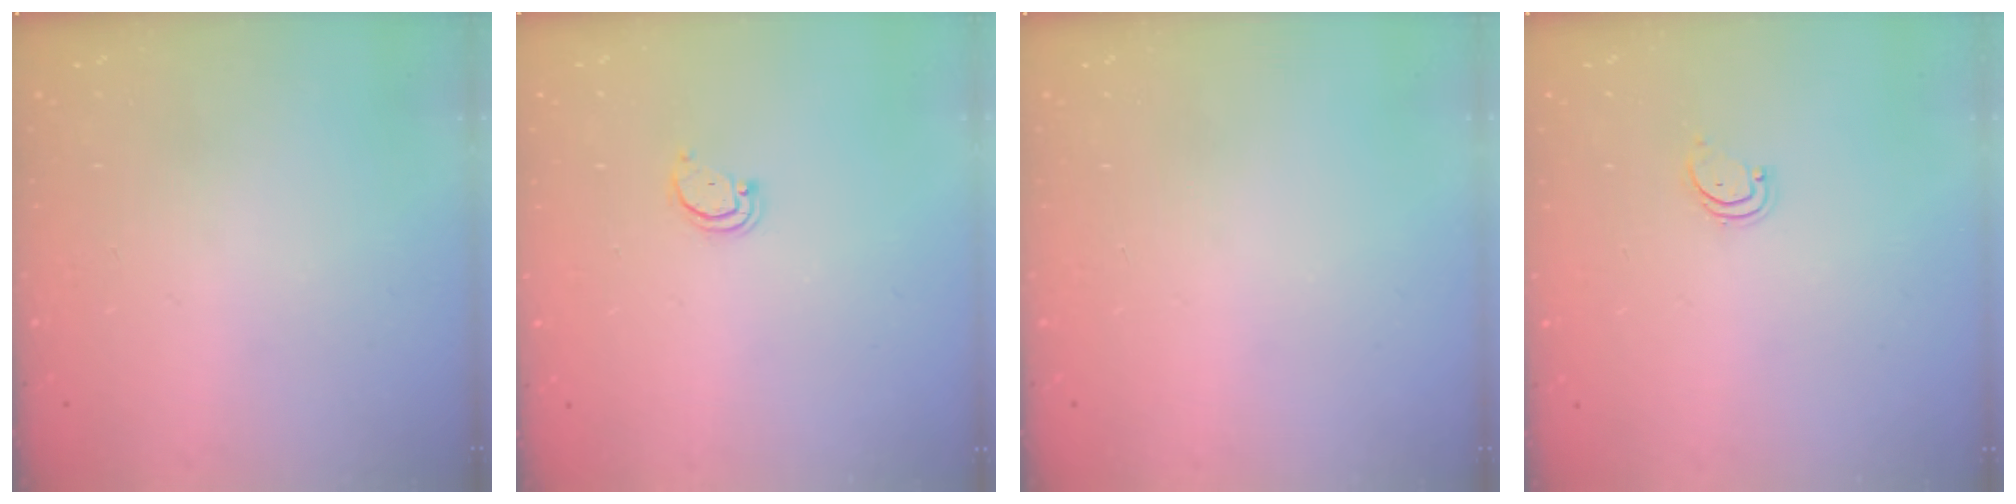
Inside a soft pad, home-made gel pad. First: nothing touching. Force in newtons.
{"total": 2.1, "press": 2.1, "slide": 0.2}
{"total": 0.0}
{"total": 1.9, "press": 1.9, "slide": 0.2}